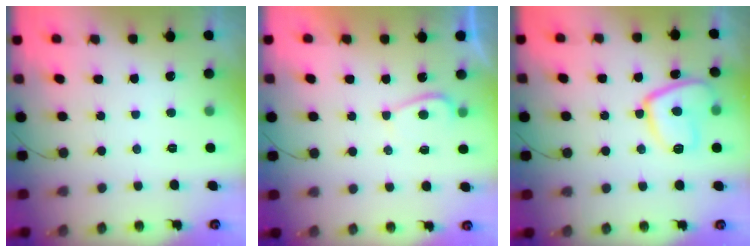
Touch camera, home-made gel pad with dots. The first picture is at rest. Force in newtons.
{"total": 2.7, "press": 2.7, "slide": 0.6}
{"total": 11.3, "press": 11.3, "slide": 1.1}